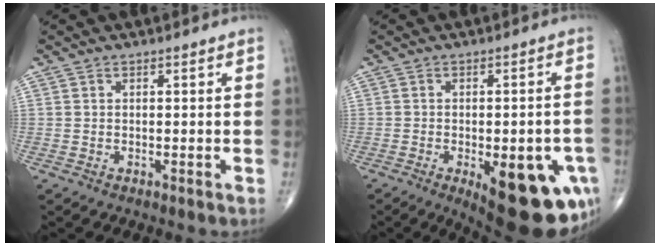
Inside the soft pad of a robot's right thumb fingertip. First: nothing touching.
{"total": 18.9, "force": [-7.2, 7.7, 15.7], "torque": [-0.141, 0.005, -0.076]}